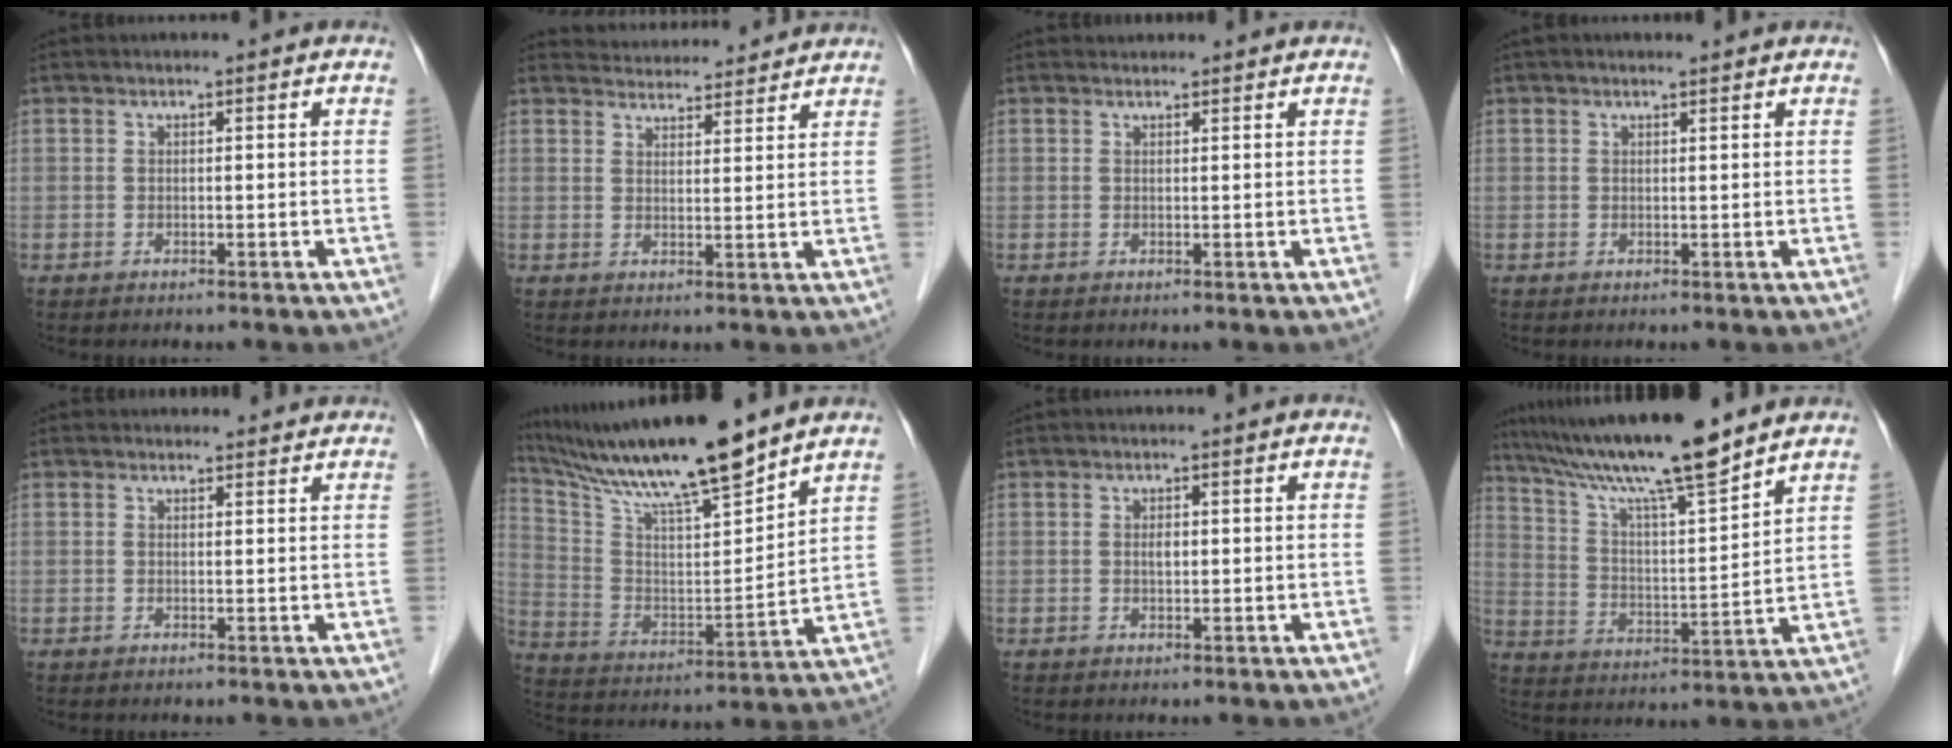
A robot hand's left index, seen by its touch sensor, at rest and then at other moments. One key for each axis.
{"total": 8.2, "fx": 8.1, "fy": 1.4, "fz": 0.9, "tx": -0.012, "ty": 0.016, "tz": 0.104}
{"total": 1.5, "fx": 1.4, "fy": 0.3, "fz": -0.1, "tx": -0.009, "ty": 0.010, "tz": 0.020}
{"total": 1.4, "fx": 1.1, "fy": 0.3, "fz": 0.8, "tx": -0.017, "ty": 0.012, "tz": 0.016}
{"total": 2.9, "fx": 2.7, "fy": 0.8, "fz": 0.1, "tx": -0.005, "ty": 0.007, "tz": 0.029}
{"total": 18.8, "fx": 15.9, "fy": 0.8, "fz": 10.1, "tx": -0.188, "ty": 0.002, "tz": 0.284}
{"total": 0.9, "fx": 0.0, "fy": 0.5, "fz": 0.8, "tx": -0.016, "ty": -0.002, "tz": 0.002}
{"total": 15.8, "fx": 13.2, "fy": 0.1, "fz": 8.7, "tx": -0.153, "ty": 0.001, "tz": 0.230}